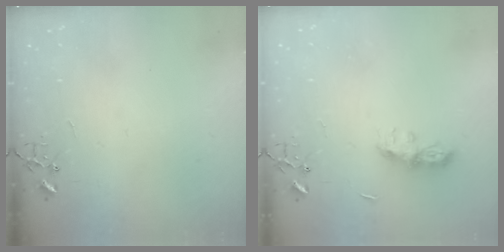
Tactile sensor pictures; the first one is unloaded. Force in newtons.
{"total": 7.8, "press": 7.8, "slide": 0.4}